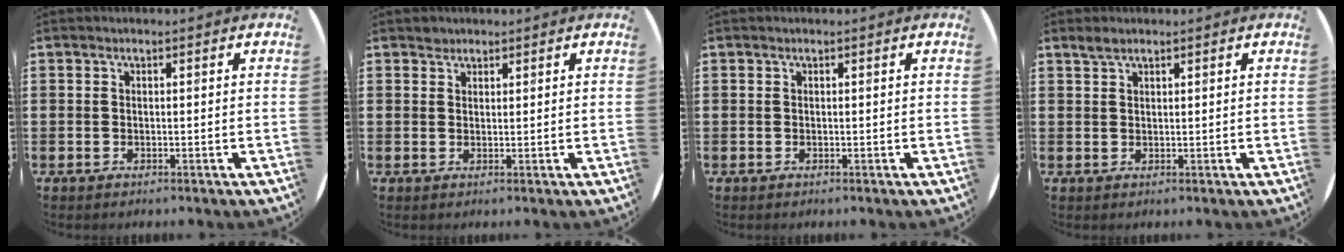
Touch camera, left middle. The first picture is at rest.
{"total": 1.1, "force": [1.0, 0.5, -0.1], "torque": [0.009, -0.001, 0.019]}
{"total": 0.0}
{"total": 1.4, "force": [1.3, 0.3, 0.6], "torque": [-0.013, 0.004, 0.023]}